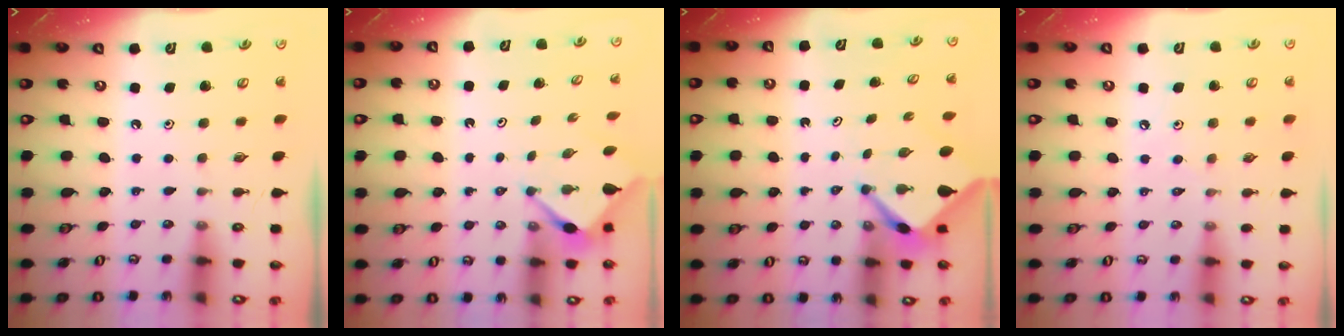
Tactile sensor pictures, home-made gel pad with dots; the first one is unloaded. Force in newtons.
{"total": 2.9, "press": 2.9, "slide": 0.3}
{"total": 3.8, "press": 3.8, "slide": 0.2}
{"total": 3.7, "press": 3.7, "slide": 0.5}